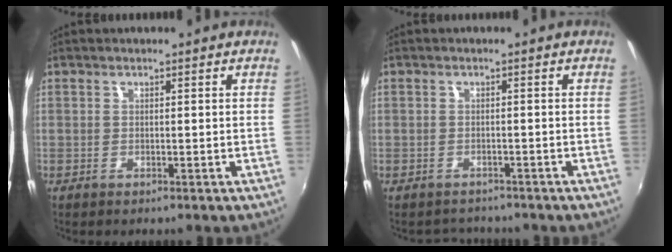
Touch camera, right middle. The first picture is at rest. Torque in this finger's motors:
{"motor_torque": [-0.90, -0.29, -0.15, -0.12]}